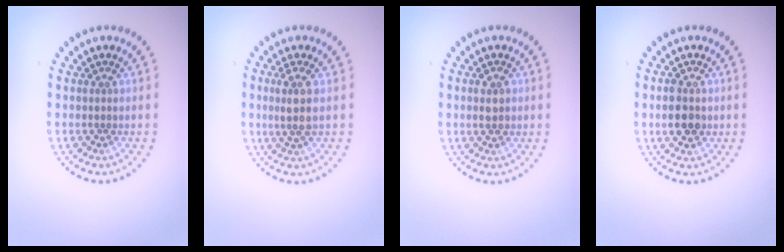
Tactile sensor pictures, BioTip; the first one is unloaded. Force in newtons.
{"total": 2.1, "press": 1.8, "slide": 1.1}
{"total": 1.7, "press": 1.7, "slide": 0.2}
{"total": 2.8, "press": 2.8, "slide": 0.3}